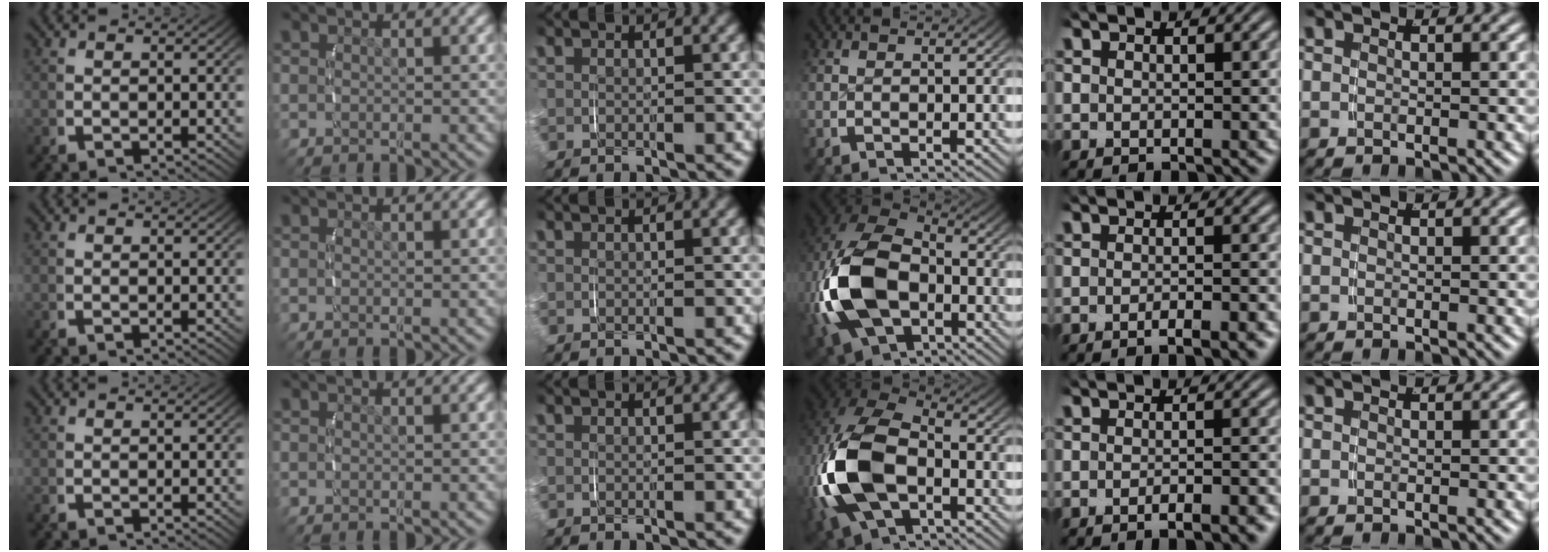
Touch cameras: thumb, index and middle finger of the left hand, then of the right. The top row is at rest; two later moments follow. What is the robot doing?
{"motion": "grasp_and_lifting", "object": "velcro strap"}